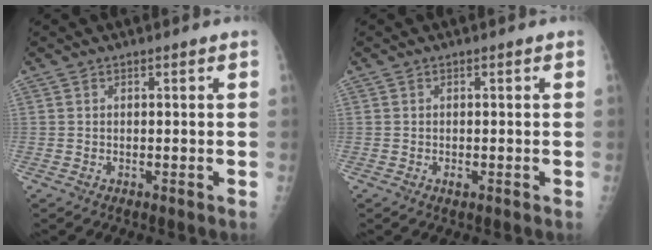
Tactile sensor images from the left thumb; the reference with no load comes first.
{"total": 0.7, "force": [-0.3, 0.4, 0.5], "torque": [-0.009, -0.002, -0.005]}